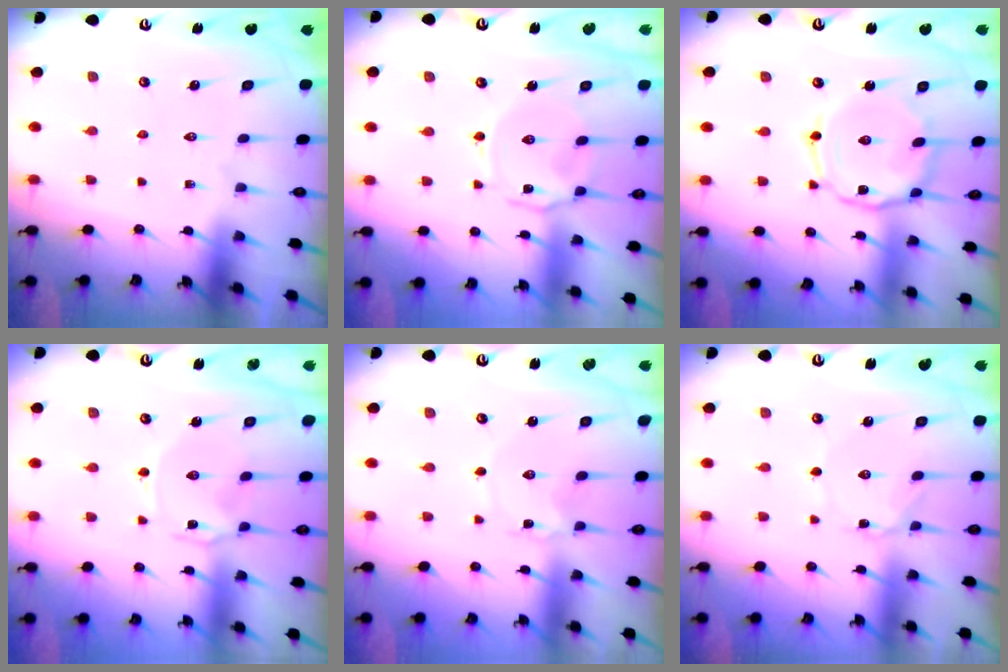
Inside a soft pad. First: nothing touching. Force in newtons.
{"total": 2.8, "press": 2.8, "slide": 0.6}
{"total": 10.5, "press": 10.5, "slide": 0.6}
{"total": 1.4, "press": 1.3, "slide": 0.3}
{"total": 0.0}
{"total": 1.1, "press": 1.1, "slide": 0.1}